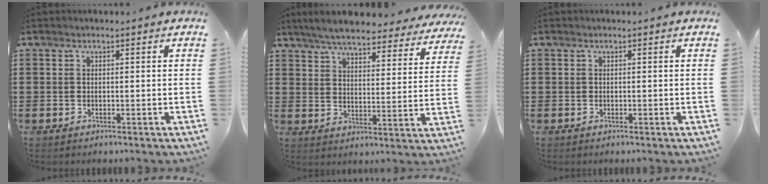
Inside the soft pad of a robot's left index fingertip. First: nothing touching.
{"total": 6.3, "force": [5.9, 0.5, 2.0], "torque": [-0.067, -0.031, 0.103]}
{"total": 0.0}